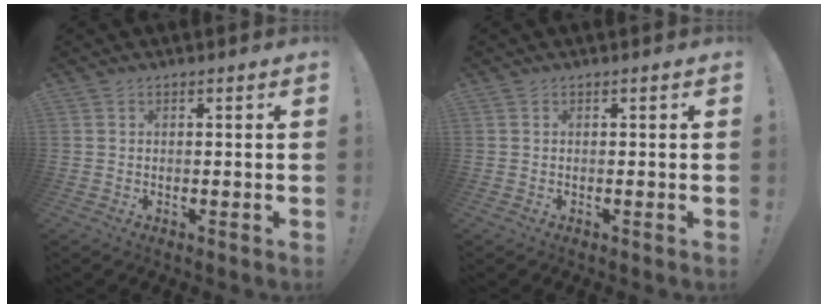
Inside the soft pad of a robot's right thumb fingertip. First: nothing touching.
{"total": 0.0}